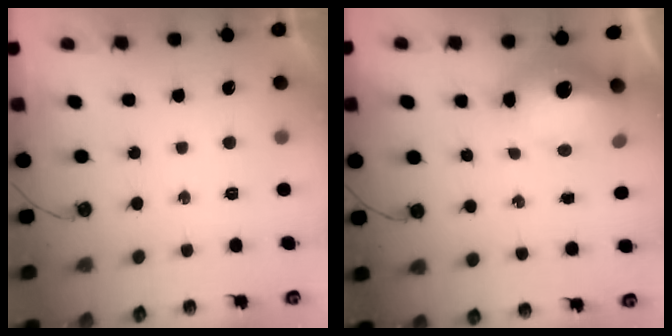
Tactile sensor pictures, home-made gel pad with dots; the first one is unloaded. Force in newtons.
{"total": 14.9, "press": 14.8, "slide": 1.8}